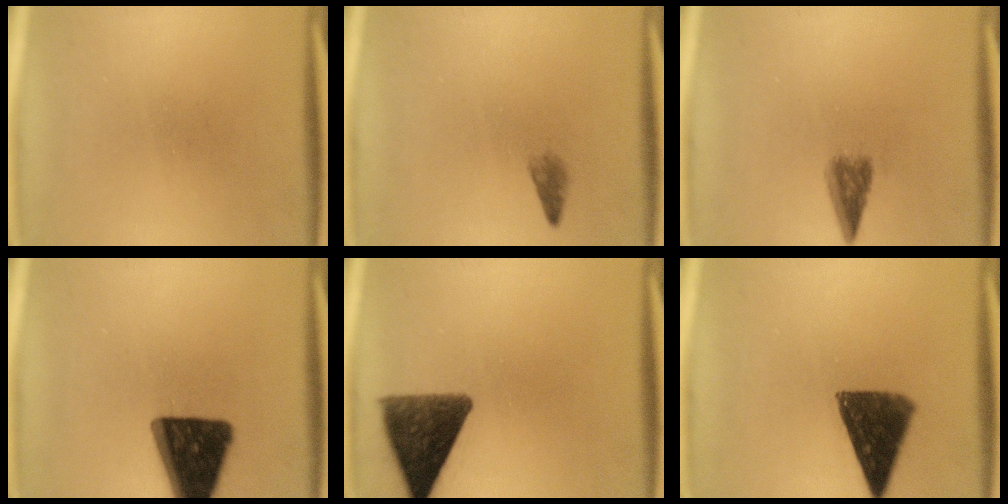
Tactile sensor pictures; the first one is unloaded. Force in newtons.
{"total": 1.2}
{"total": 3.2}
{"total": 16.6}
{"total": 11.2}
{"total": 11.0}